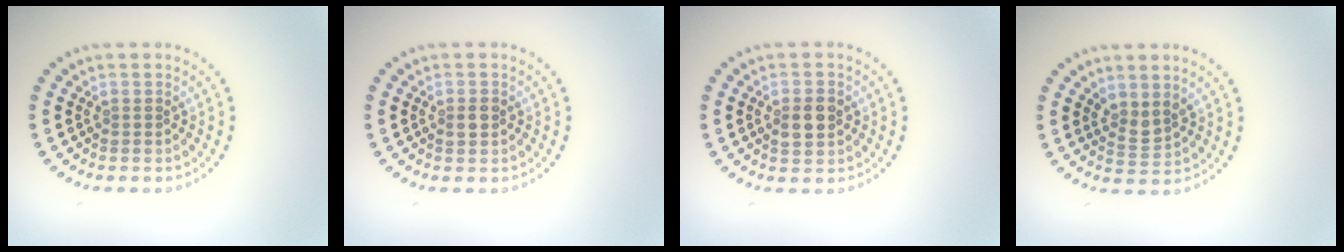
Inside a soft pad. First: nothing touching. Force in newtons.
{"total": 1.0, "press": 1.0, "slide": 0.1}
{"total": 2.8, "press": 2.7, "slide": 0.1}
{"total": 1.8, "press": 1.4, "slide": 1.2}